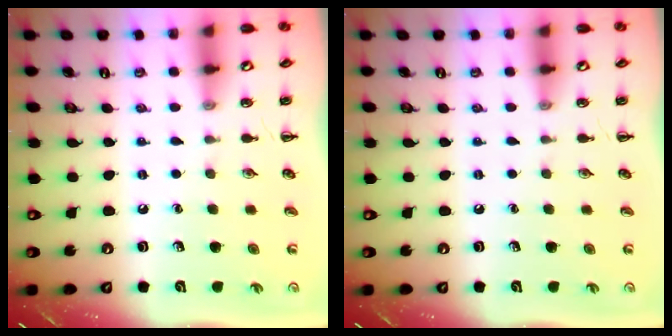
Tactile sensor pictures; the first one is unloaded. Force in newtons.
{"total": 0.0}